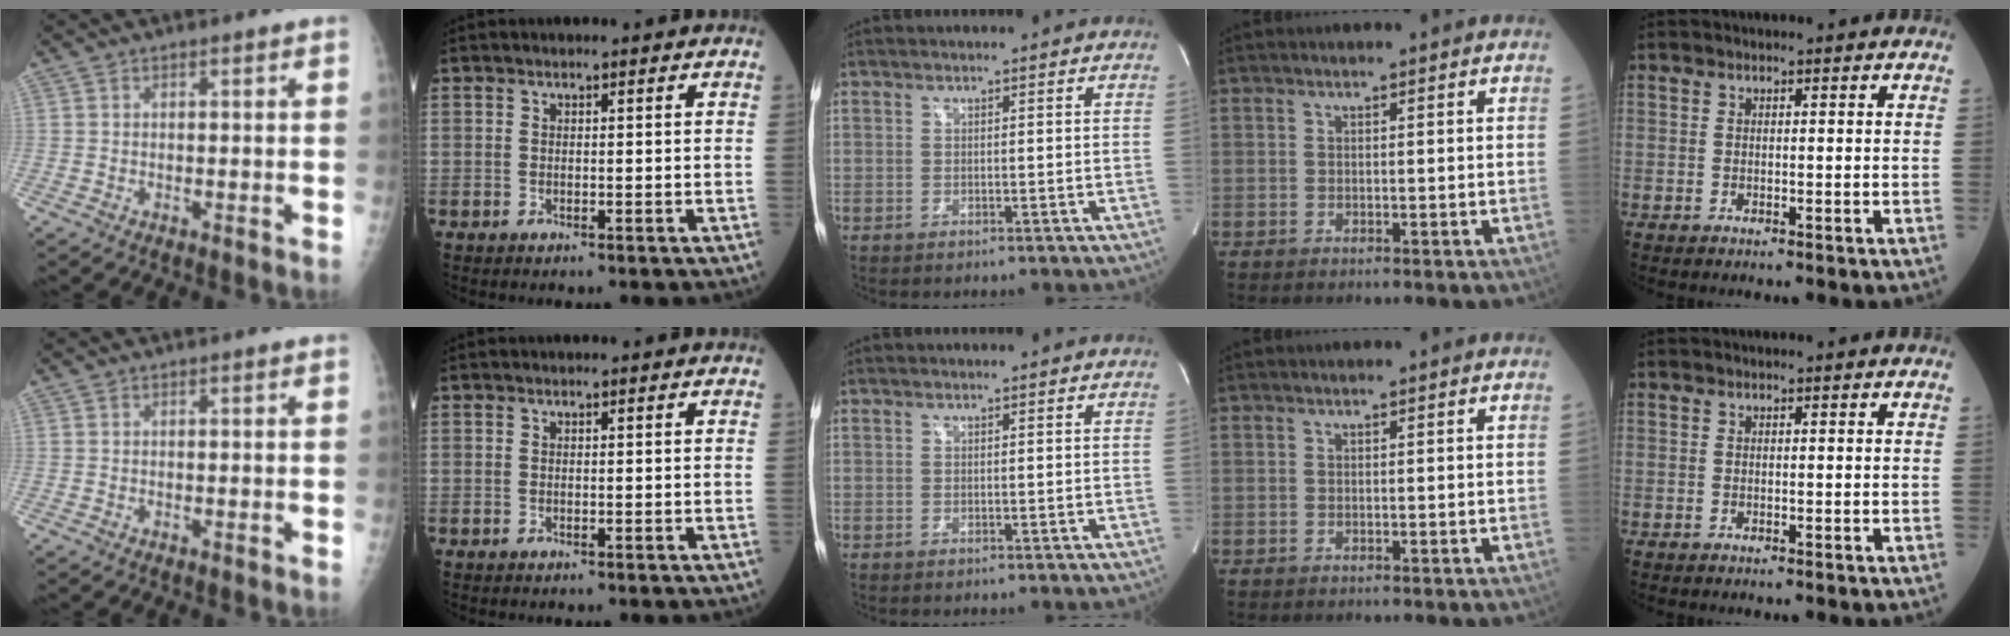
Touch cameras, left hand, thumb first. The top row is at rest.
{}